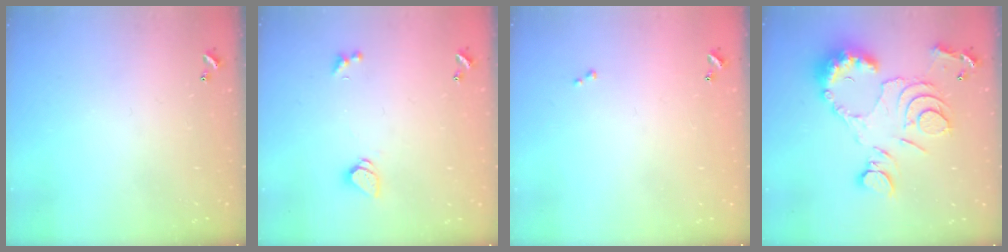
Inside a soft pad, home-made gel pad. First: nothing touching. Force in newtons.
{"total": 1.7, "press": 1.6, "slide": 0.5}
{"total": 0.0}
{"total": 15.6, "press": 15.5, "slide": 1.6}